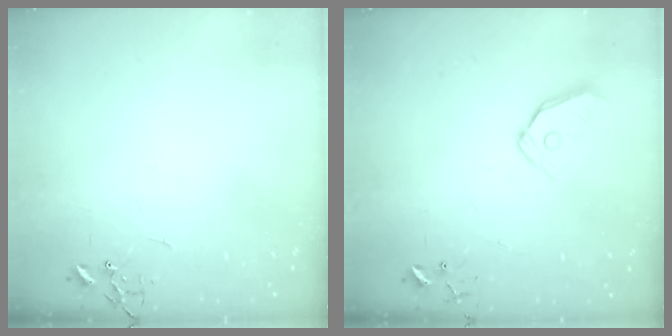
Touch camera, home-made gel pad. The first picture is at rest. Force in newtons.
{"total": 8.3, "press": 8.2, "slide": 0.7}